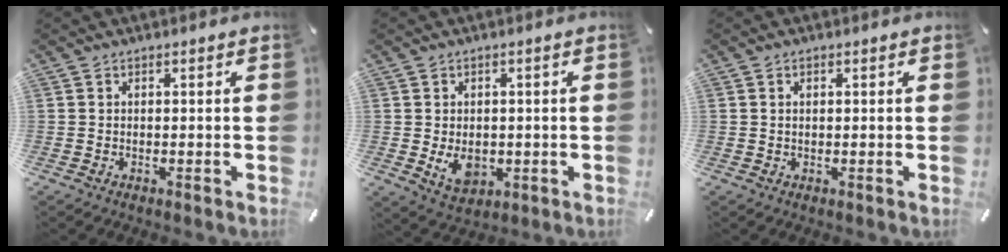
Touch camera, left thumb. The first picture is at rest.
{"total": 6.2, "force": [-0.8, 4.7, 3.9], "torque": [-0.062, -0.006, -0.016]}
{"total": 1.1, "force": [0.4, 0.5, 0.9], "torque": [-0.018, 0.003, 0.005]}